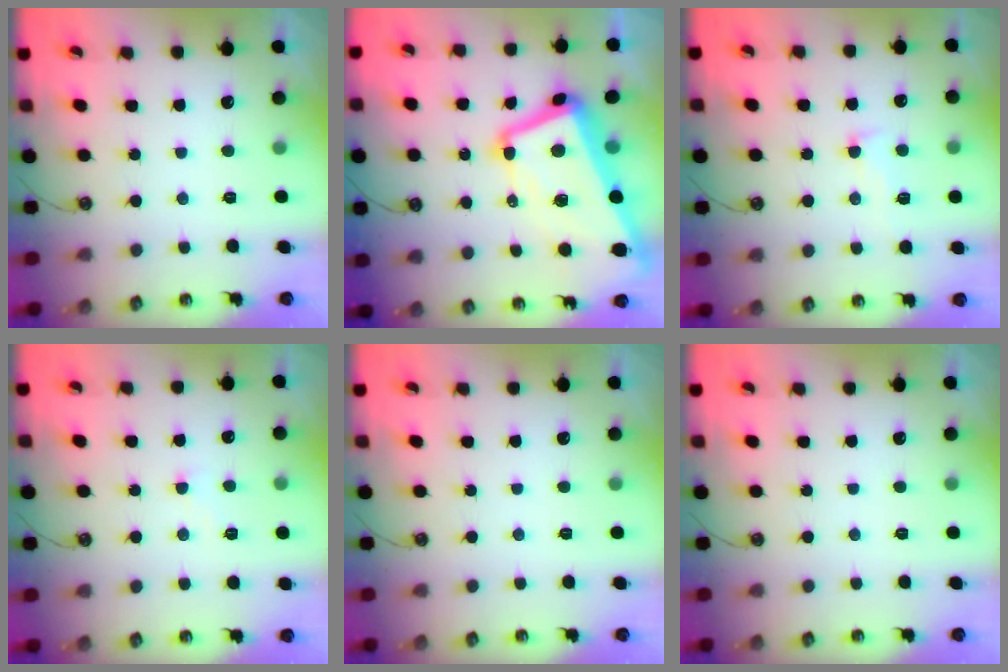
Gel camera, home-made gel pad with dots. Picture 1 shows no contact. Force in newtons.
{"total": 16.2, "press": 16.1, "slide": 1.9}
{"total": 2.4, "press": 2.2, "slide": 1.0}
{"total": 2.0, "press": 2.0, "slide": 0.4}
{"total": 0.0}
{"total": 0.0}